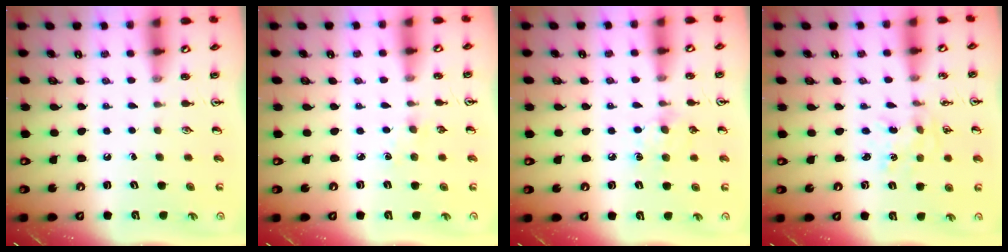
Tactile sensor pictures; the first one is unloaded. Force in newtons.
{"total": 1.9, "press": 1.8, "slide": 0.3}
{"total": 9.0, "press": 9.0, "slide": 0.7}
{"total": 1.5, "press": 1.4, "slide": 0.4}